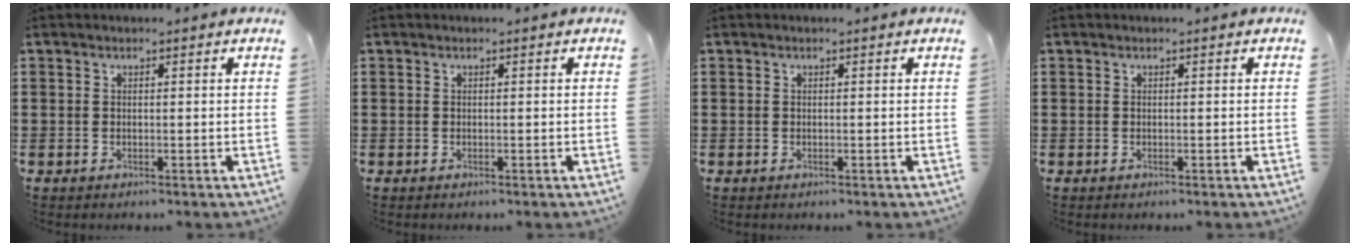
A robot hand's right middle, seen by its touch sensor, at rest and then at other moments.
{"total": 0.0}
{"total": 0.0}
{"total": 0.0}